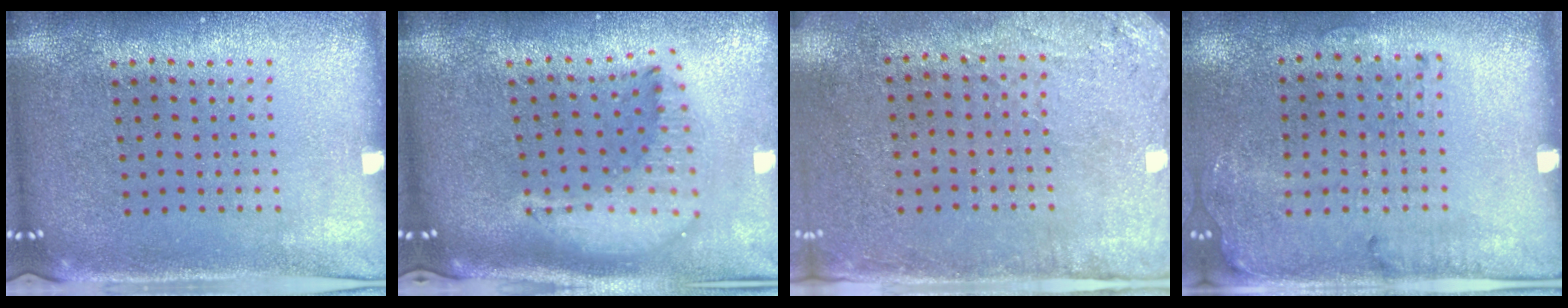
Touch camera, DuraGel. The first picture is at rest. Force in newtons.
{"total": 2.1, "press": 1.6, "slide": 1.3}
{"total": 2.8, "press": 2.3, "slide": 1.6}
{"total": 1.7, "press": 1.2, "slide": 1.2}